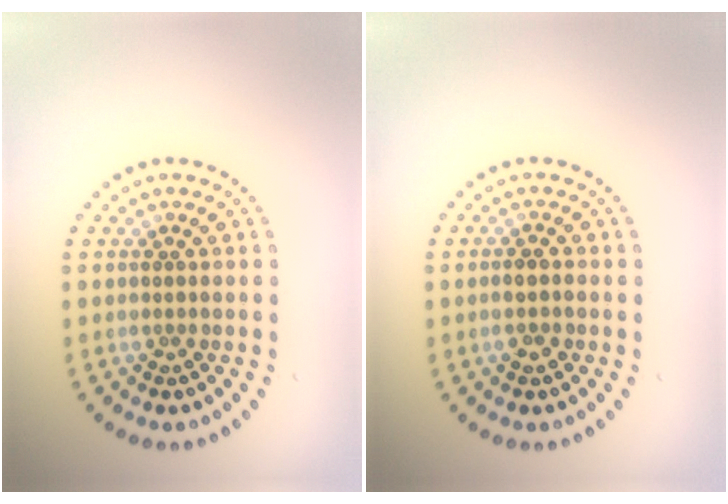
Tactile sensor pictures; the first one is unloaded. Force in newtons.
{"total": 1.5, "press": 1.4, "slide": 0.6}